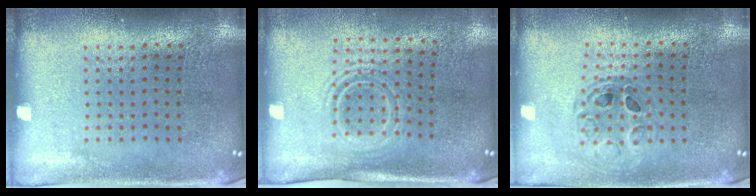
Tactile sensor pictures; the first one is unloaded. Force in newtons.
{"total": 1.5, "press": 1.1, "slide": 1.0}
{"total": 0.8, "press": 0.8, "slide": 0.1}